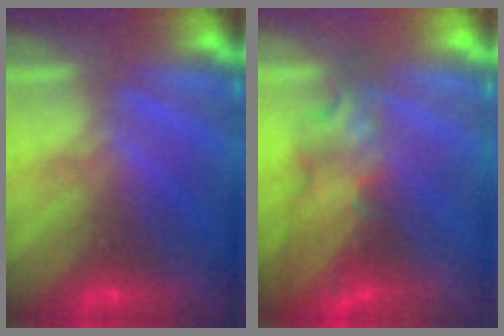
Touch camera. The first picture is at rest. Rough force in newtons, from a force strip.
{"total": 3.7}